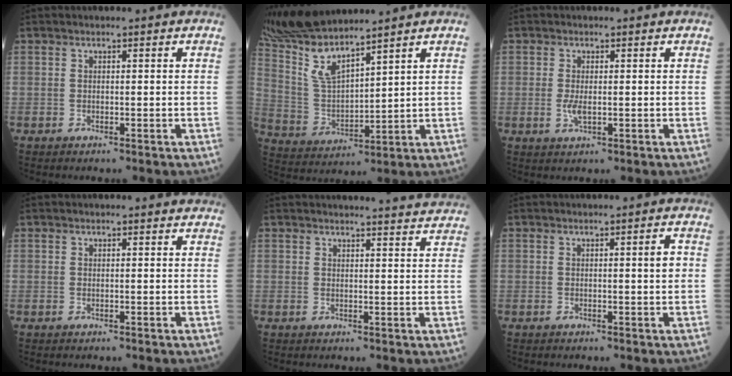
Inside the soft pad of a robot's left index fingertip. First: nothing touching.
{"total": 10.2, "force": [9.2, 0.3, 4.3], "torque": [-0.111, 0.005, 0.198]}
{"total": 2.0, "force": [-0.2, 0.9, 1.8], "torque": [-0.040, -0.003, -0.001]}
{"total": 0.5, "force": [0.5, 0.1, 0.0], "torque": [-0.005, -0.006, -0.005]}
{"total": 6.8, "force": [6.7, -0.5, 1.0], "torque": [-0.012, -0.005, 0.060]}
{"total": 1.7, "force": [0.2, 0.1, 1.7], "torque": [-0.023, 0.002, 0.002]}